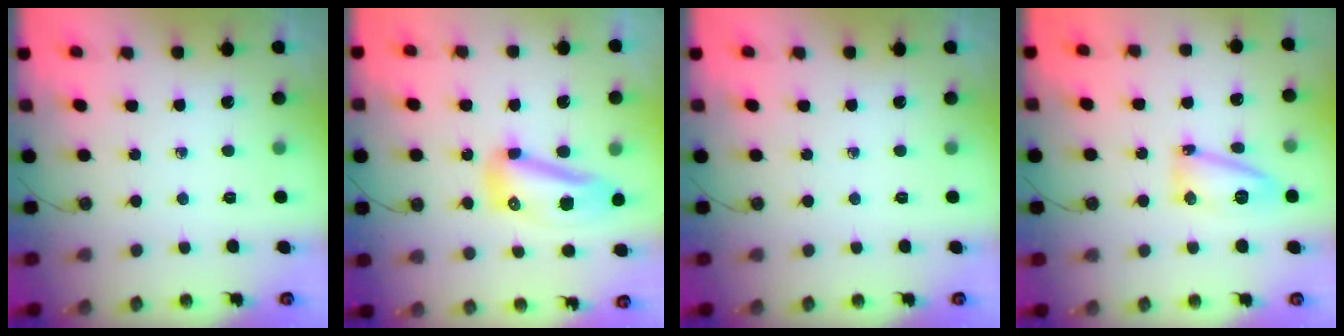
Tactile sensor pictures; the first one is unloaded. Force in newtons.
{"total": 11.8, "press": 11.7, "slide": 1.5}
{"total": 0.0}
{"total": 10.3, "press": 10.3, "slide": 0.7}